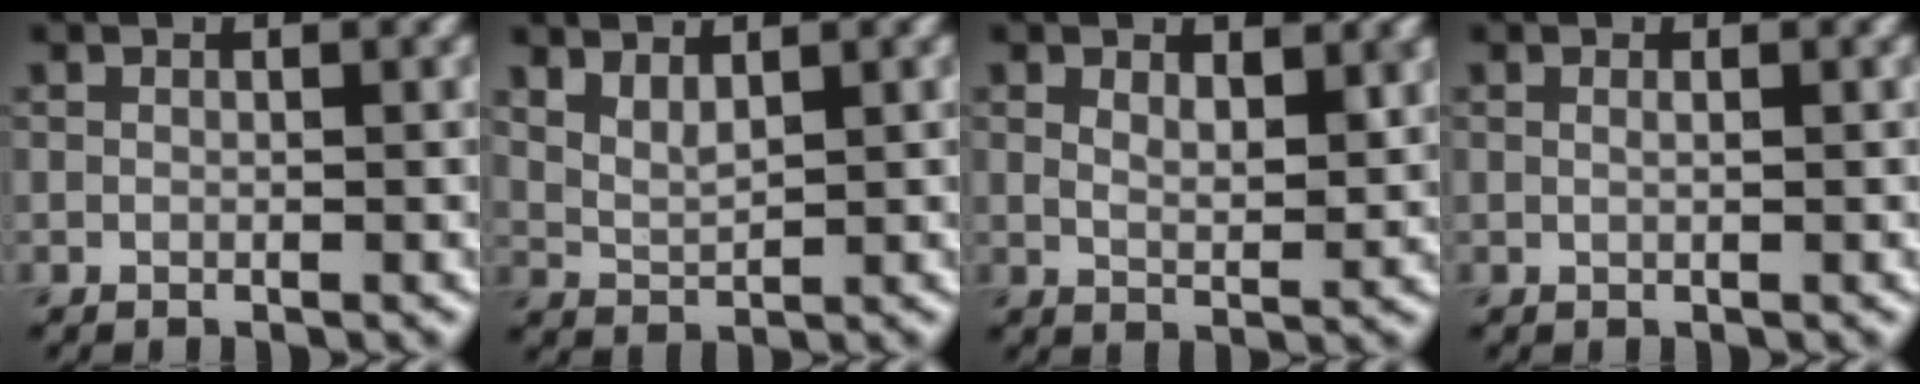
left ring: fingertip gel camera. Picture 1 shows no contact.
{"total": 2.4, "force": [1.7, 0.8, 1.4], "torque": [-0.030, -0.003, 0.041]}
{"total": 2.7, "force": [1.4, 1.2, 1.9], "torque": [-0.034, -0.006, 0.028]}
{"total": 0.6, "force": [0.2, 0.2, 0.5], "torque": [-0.010, 0.000, -0.001]}